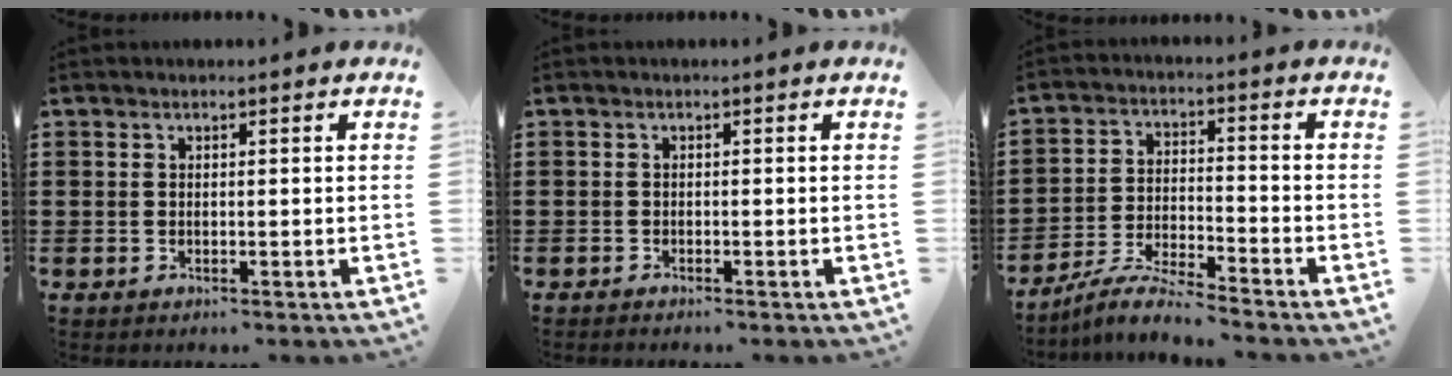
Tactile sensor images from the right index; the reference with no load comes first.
{"total": 0.6, "force": [-0.6, -0.1, 0.0], "torque": [0.000, -0.001, -0.013]}
{"total": 6.1, "force": [-5.8, -0.1, 1.8], "torque": [-0.050, -0.006, -0.116]}